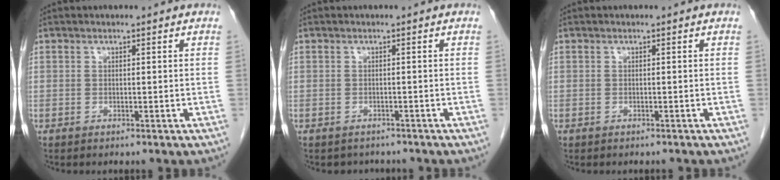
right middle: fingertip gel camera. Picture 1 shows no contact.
{"total": 2.6, "force": [-2.3, 1.2, 0.0], "torque": [-0.003, 0.001, -0.032]}
{"total": 0.6, "force": [-0.5, 0.2, 0.1], "torque": [-0.009, -0.001, -0.009]}